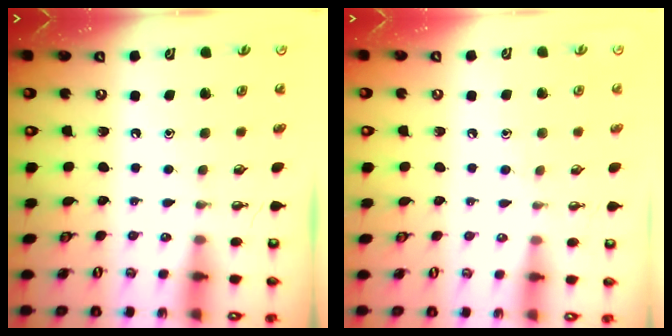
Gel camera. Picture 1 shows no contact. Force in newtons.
{"total": 5.0, "press": 4.9, "slide": 0.6}